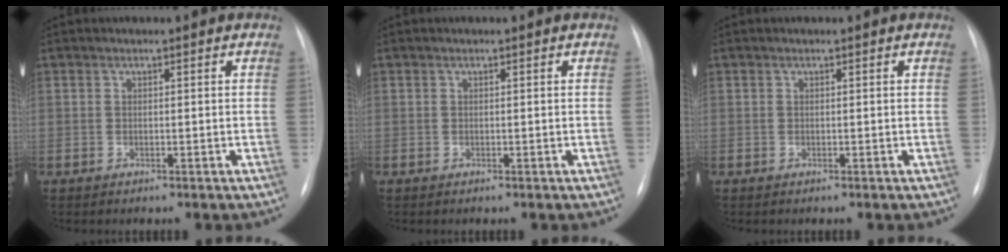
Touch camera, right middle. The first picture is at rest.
{"total": 0.0}
{"total": 0.0}